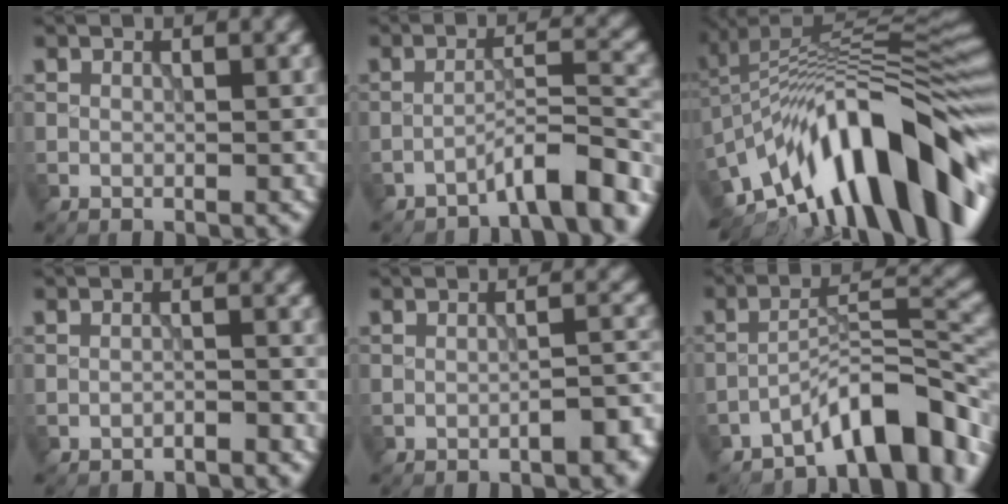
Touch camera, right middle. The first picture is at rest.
{"total": 5.0, "force": [-3.9, 0.7, 3.1], "torque": [-0.042, 0.014, -0.068]}
{"total": 16.0, "force": [-6.9, 6.0, 13.1], "torque": [-0.190, 0.034, -0.134]}
{"total": 1.2, "force": [-1.1, 0.1, 0.2], "torque": [0.000, 0.004, -0.024]}
{"total": 3.2, "force": [-1.7, 1.1, 2.5], "torque": [-0.030, 0.004, -0.026]}
{"total": 8.0, "force": [-5.5, 2.3, 5.4], "torque": [-0.073, 0.013, -0.093]}